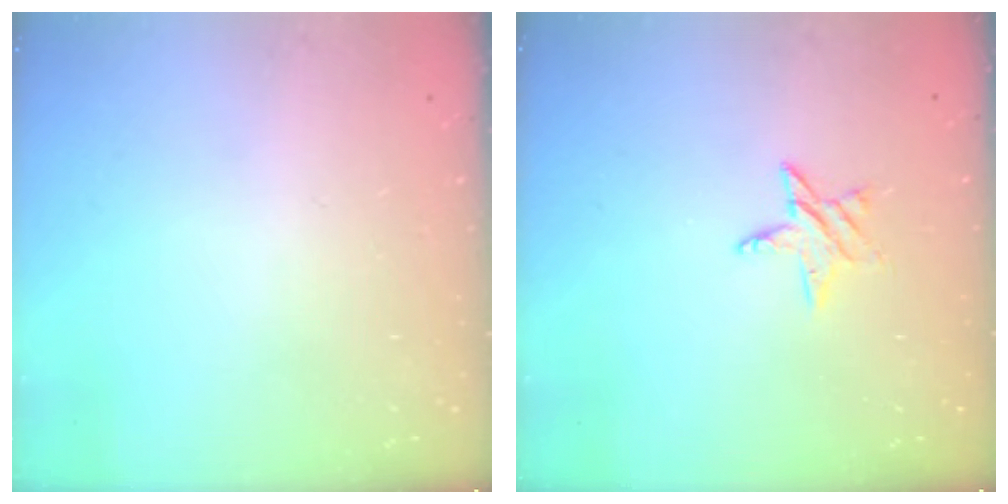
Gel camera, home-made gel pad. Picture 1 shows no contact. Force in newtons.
{"total": 6.2, "press": 6.2, "slide": 0.4}